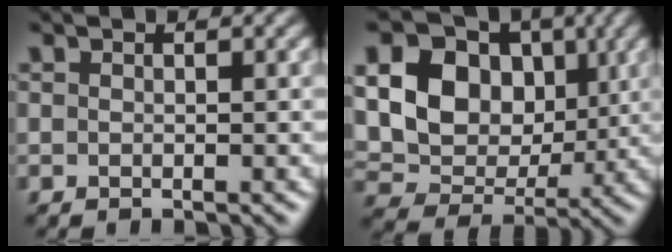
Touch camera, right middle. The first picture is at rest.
{"total": 15.5, "force": [3.8, 12.7, 8.1], "torque": [-0.201, 0.040, 0.069]}